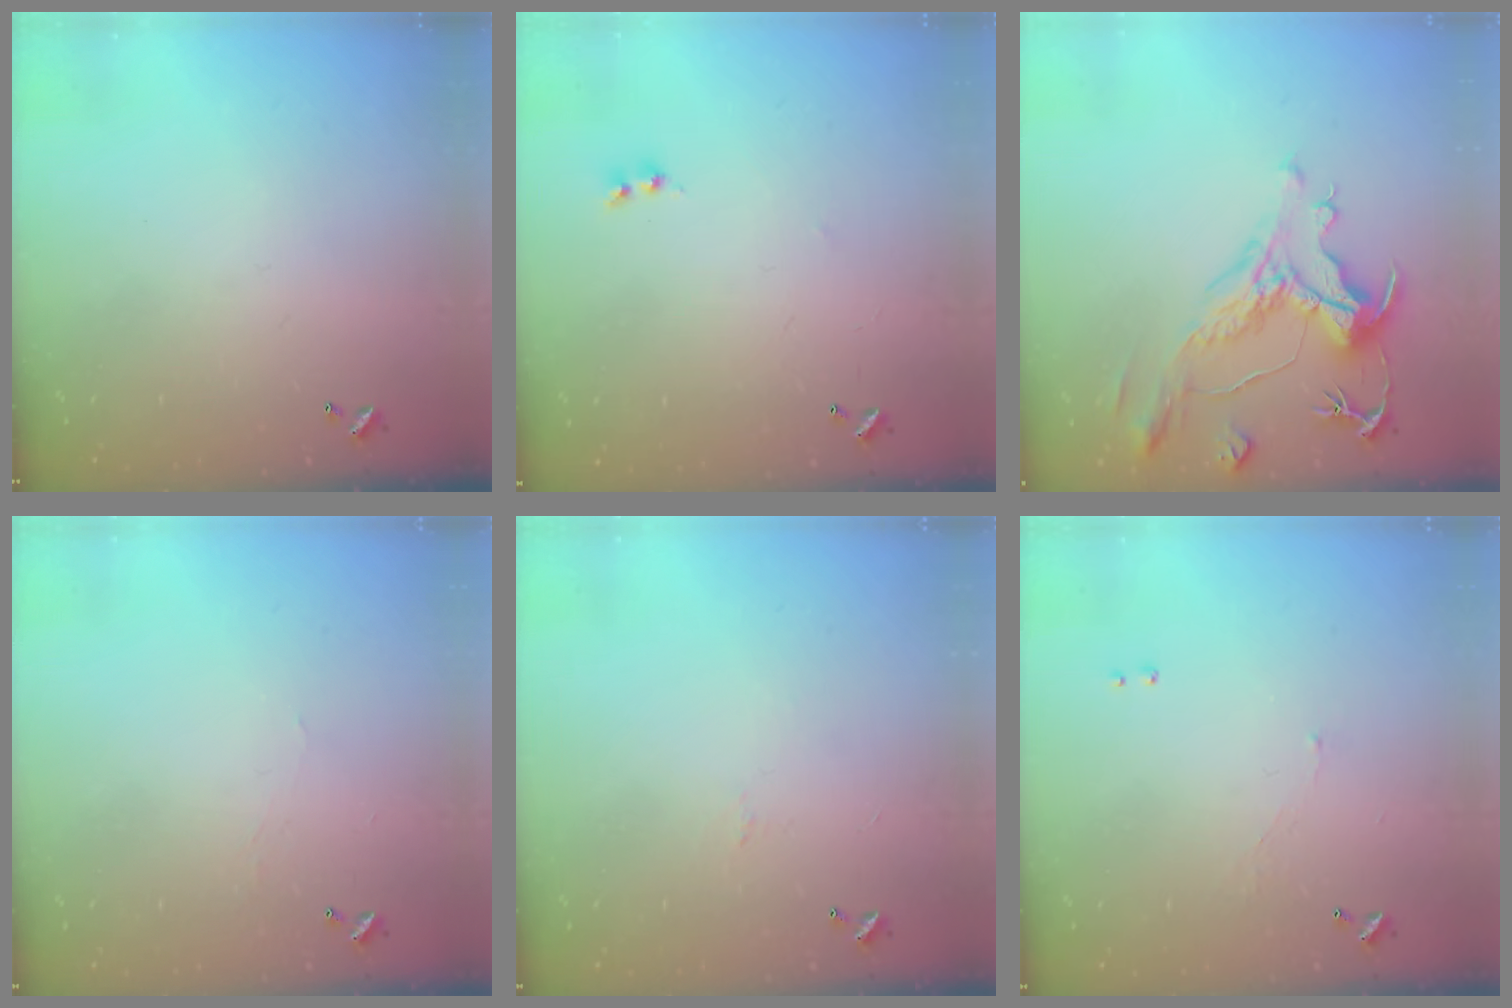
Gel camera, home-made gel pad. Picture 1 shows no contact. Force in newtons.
{"total": 1.8, "press": 1.8, "slide": 0.3}
{"total": 1.6, "press": 0.6, "slide": 1.5}
{"total": 0.9, "press": 0.7, "slide": 0.4}
{"total": 0.0}
{"total": 1.3, "press": 1.2, "slide": 0.5}